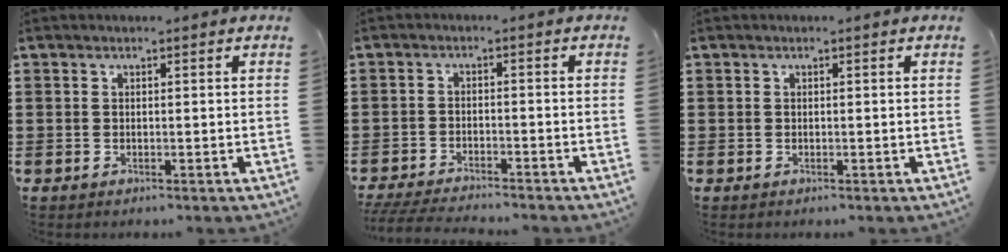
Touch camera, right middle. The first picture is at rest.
{"total": 4.1, "force": [-4.0, 0.3, 1.0], "torque": [-0.030, -0.005, -0.084]}
{"total": 0.0}